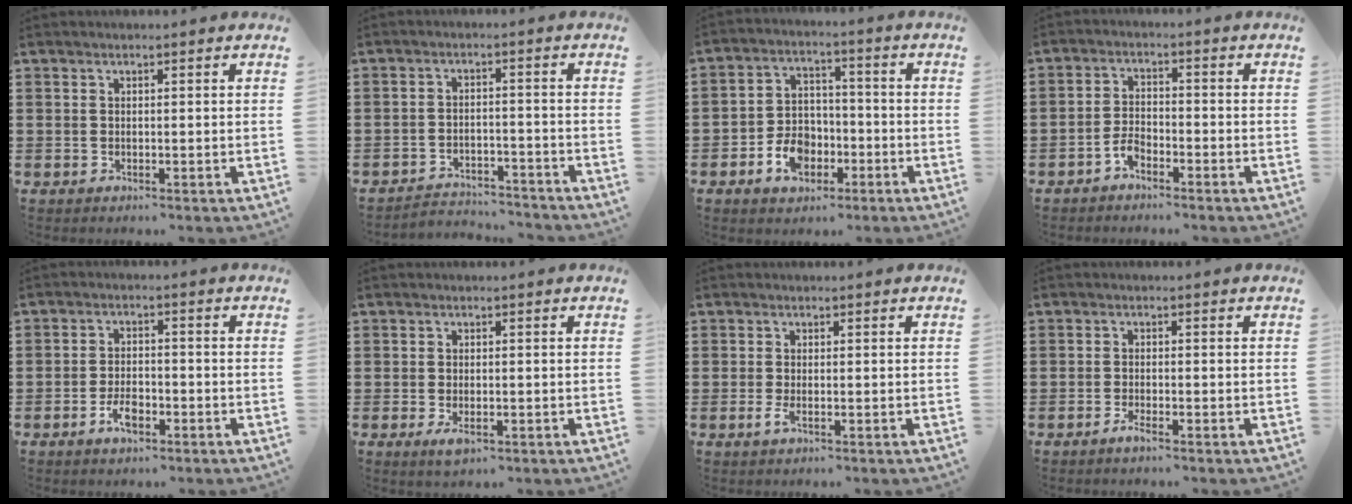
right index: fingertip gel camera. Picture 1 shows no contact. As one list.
[{"total": 3.3, "force": [-3.2, 0.6, 0.4], "torque": [-0.012, 0.006, -0.069]}, {"total": 6.5, "force": [-3.0, 4.7, 3.3], "torque": [-0.079, 0.010, -0.059]}, {"total": 3.0, "force": [-2.2, 1.4, 1.4], "torque": [-0.037, 0.004, -0.046]}, {"total": 4.0, "force": [-1.9, 1.8, 3.0], "torque": [-0.065, 0.001, -0.040]}, {"total": 1.8, "force": [-0.6, 0.8, 1.5], "torque": [-0.035, -0.005, -0.013]}, {"total": 1.2, "force": [-0.4, 0.3, 1.1], "torque": [-0.028, -0.006, -0.009]}, {"total": 1.4, "force": [-1.1, 0.0, 0.9], "torque": [-0.022, -0.007, -0.022]}]